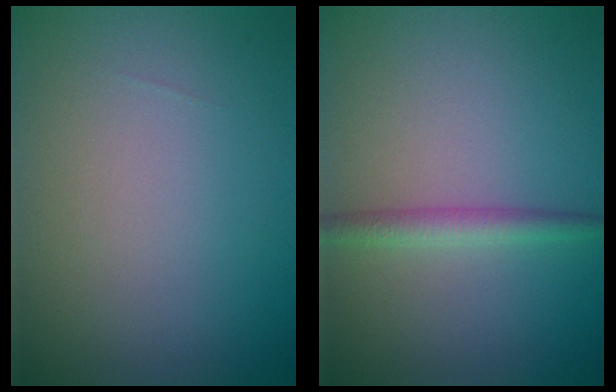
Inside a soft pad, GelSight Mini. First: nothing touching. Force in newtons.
{"total": 1.9, "press": 1.9, "slide": 0.1}